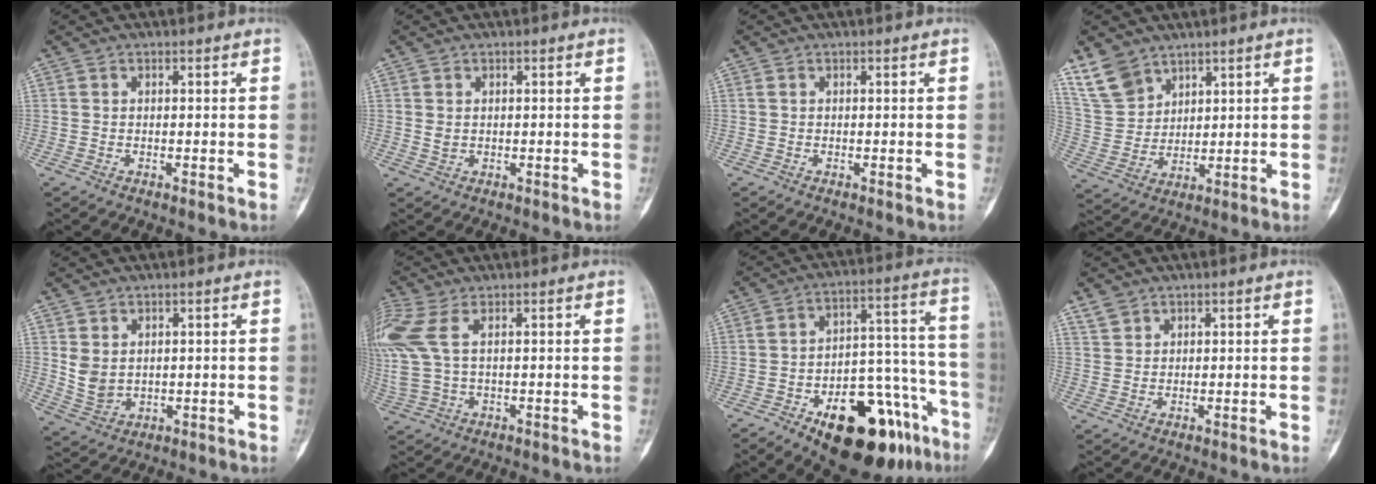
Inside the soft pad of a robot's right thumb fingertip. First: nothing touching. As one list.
[{"total": 1.1, "force": [0.3, 0.8, 0.7], "torque": [-0.011, -0.001, 0.009]}, {"total": 0.0}, {"total": 8.2, "force": [6.2, 5.0, 2.1], "torque": [-0.030, -0.029, 0.139]}, {"total": 4.9, "force": [1.2, 3.7, 2.9], "torque": [-0.047, -0.012, 0.041]}, {"total": 9.2, "force": [2.6, 4.0, 7.9], "torque": [-0.232, 0.018, 0.063]}, {"total": 24.1, "force": [-13.2, 10.7, 17.0], "torque": [-0.169, 0.098, -0.185]}, {"total": 2.2, "force": [1.7, 1.3, 0.4], "torque": [-0.001, -0.001, 0.035]}]